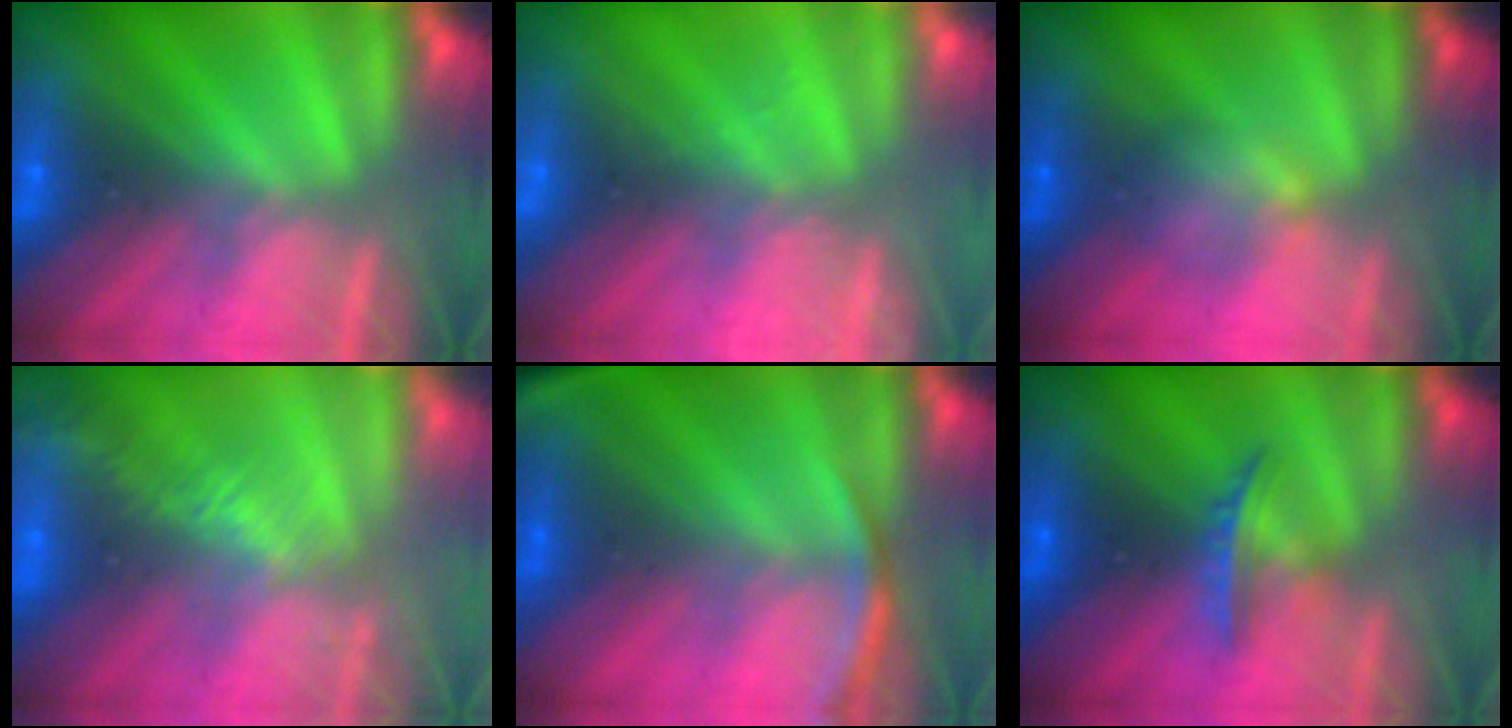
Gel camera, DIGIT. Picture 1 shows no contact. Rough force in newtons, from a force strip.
{"total": 2.3}
{"total": 2.0}
{"total": 3.1}
{"total": 2.6}
{"total": 4.6}